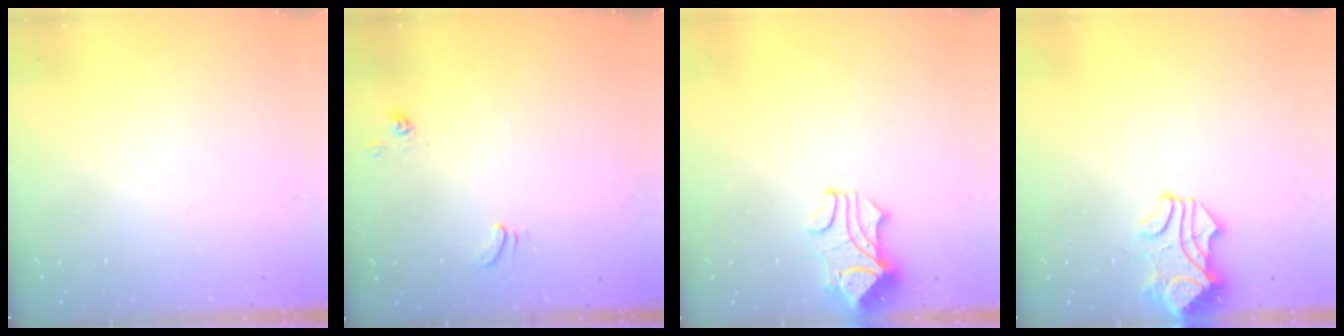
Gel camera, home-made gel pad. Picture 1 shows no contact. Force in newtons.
{"total": 2.3, "press": 2.3, "slide": 0.4}
{"total": 1.6, "press": 1.2, "slide": 1.0}
{"total": 1.7, "press": 1.5, "slide": 0.8}